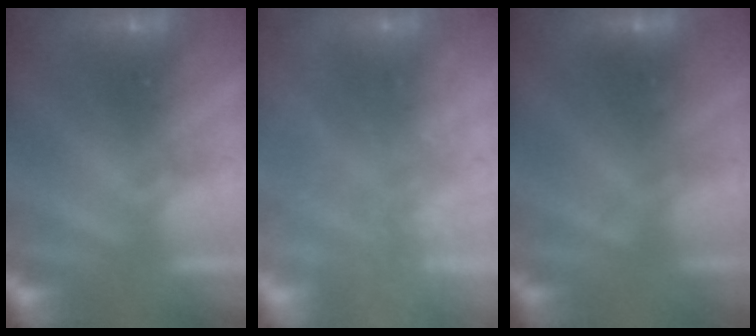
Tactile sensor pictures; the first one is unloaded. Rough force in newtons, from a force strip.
{"total": 2.4}
{"total": 2.2}